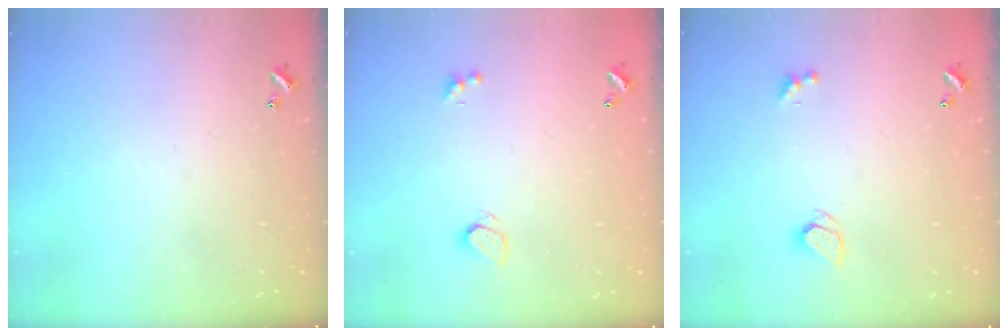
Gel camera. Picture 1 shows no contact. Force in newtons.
{"total": 0.6, "press": 0.5, "slide": 0.4}
{"total": 0.9, "press": 0.8, "slide": 0.3}